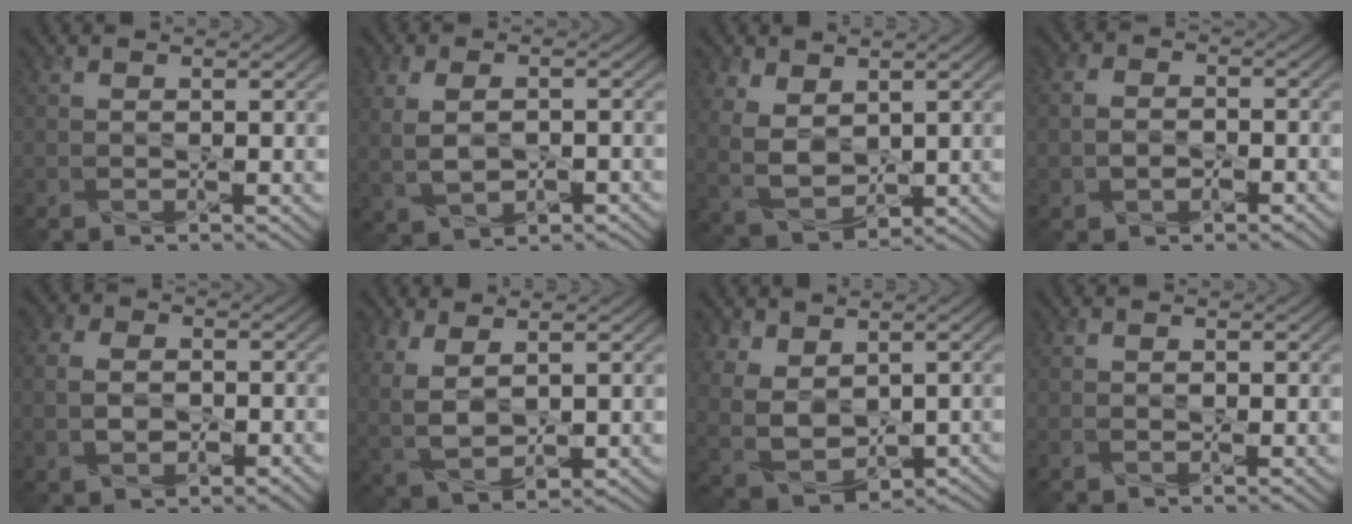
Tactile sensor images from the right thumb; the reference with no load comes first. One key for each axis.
{"total": 5.9, "fx": -0.3, "fy": 3.6, "fz": 4.7, "tx": -0.105, "ty": 0.000, "tz": 0.007}
{"total": 6.7, "fx": 2.7, "fy": 4.3, "fz": 4.4, "tx": -0.124, "ty": -0.005, "tz": 0.060}
{"total": 3.8, "fx": -1.1, "fy": 2.7, "fz": 2.3, "tx": -0.044, "ty": 0.001, "tz": -0.026}
{"total": 5.4, "fx": -1.0, "fy": 4.0, "fz": 3.5, "tx": -0.071, "ty": -0.007, "tz": -0.022}
{"total": 5.7, "fx": 1.9, "fy": 2.7, "fz": 4.6, "tx": -0.116, "ty": -0.005, "tz": 0.042}
{"total": 7.3, "fx": 2.5, "fy": 5.0, "fz": 4.7, "tx": -0.123, "ty": -0.016, "tz": 0.060}
{"total": 0.6, "fx": -0.1, "fy": 0.4, "fz": 0.3, "tx": -0.005, "ty": -0.004, "tz": -0.003}